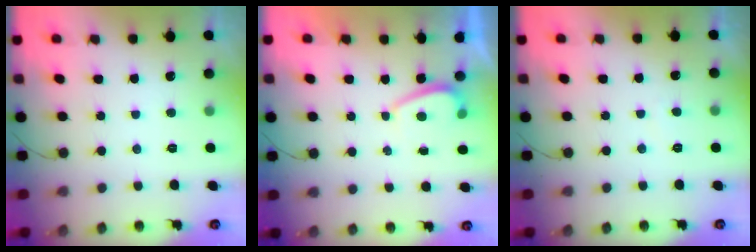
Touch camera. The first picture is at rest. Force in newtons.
{"total": 0.6, "press": 0.3, "slide": 0.5}
{"total": 0.0}